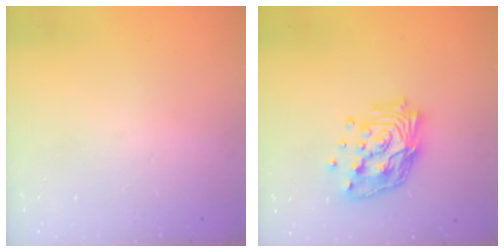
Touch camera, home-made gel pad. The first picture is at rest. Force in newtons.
{"total": 18.0, "press": 17.9, "slide": 2.4}